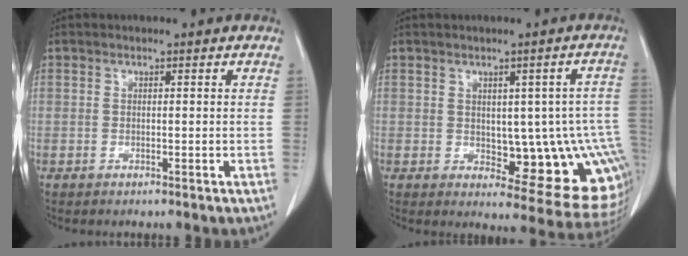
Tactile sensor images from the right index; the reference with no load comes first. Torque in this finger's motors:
{"motor_torque": [0.23, 0.24, 0.14, 0.02]}